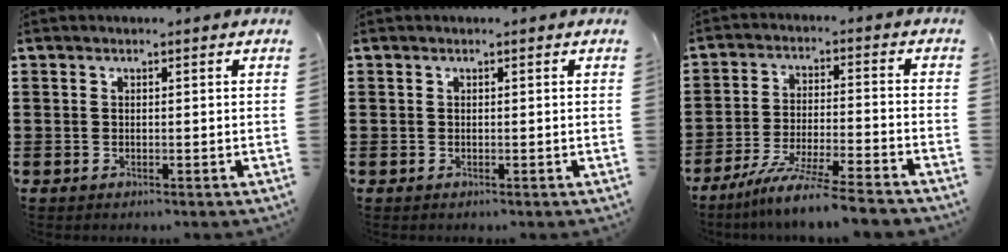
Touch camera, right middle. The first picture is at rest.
{"total": 0.0}
{"total": 7.9, "force": [-7.0, -0.8, 3.6], "torque": [-0.074, -0.013, -0.137]}